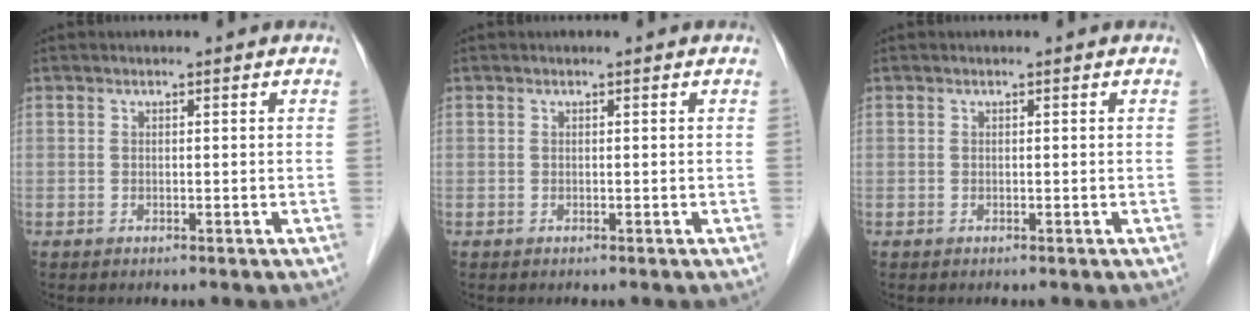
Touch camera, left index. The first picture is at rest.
{"total": 0.0}
{"total": 0.0}